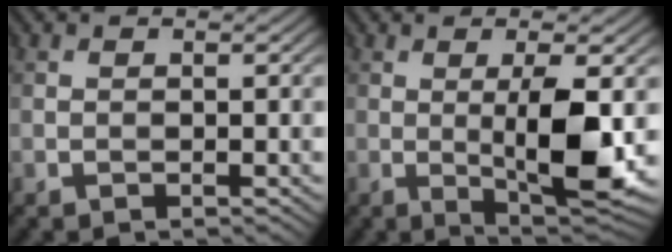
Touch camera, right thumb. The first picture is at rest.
{"total": 8.0, "force": [-0.1, 1.7, 7.8], "torque": [-0.133, -0.004, 0.002]}